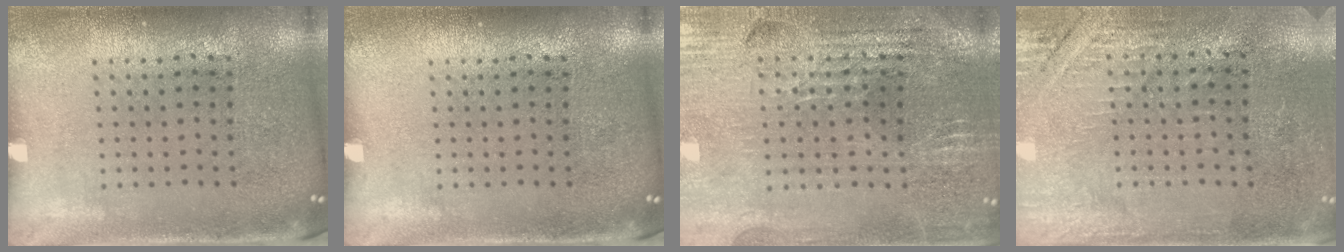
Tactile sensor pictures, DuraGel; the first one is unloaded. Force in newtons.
{"total": 0.0}
{"total": 2.9, "press": 2.9, "slide": 0.5}
{"total": 2.8, "press": 2.7, "slide": 0.9}